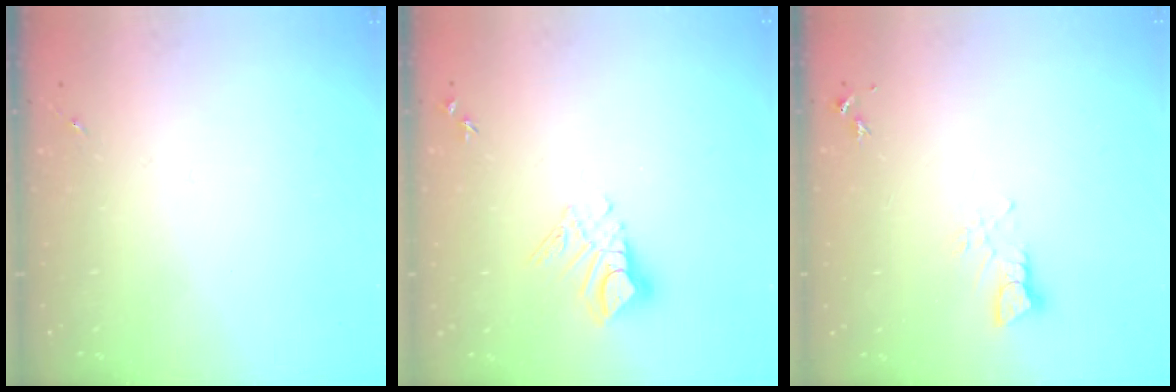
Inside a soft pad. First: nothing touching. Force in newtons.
{"total": 8.9, "press": 8.9, "slide": 0.8}
{"total": 3.1, "press": 3.1, "slide": 0.3}